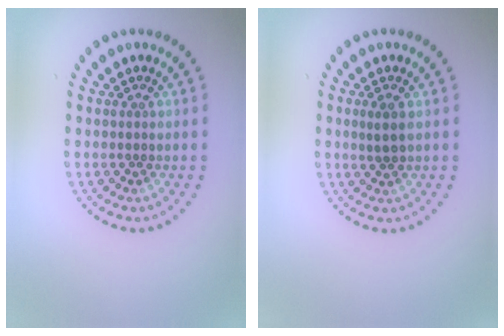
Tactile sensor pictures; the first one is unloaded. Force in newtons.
{"total": 0.9, "press": 0.8, "slide": 0.4}